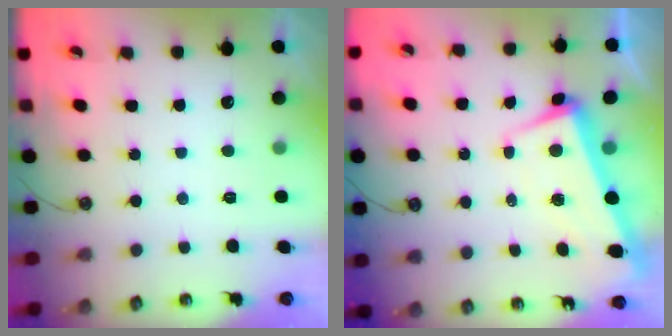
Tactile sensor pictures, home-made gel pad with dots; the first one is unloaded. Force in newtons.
{"total": 2.1, "press": 0.6, "slide": 2.0}